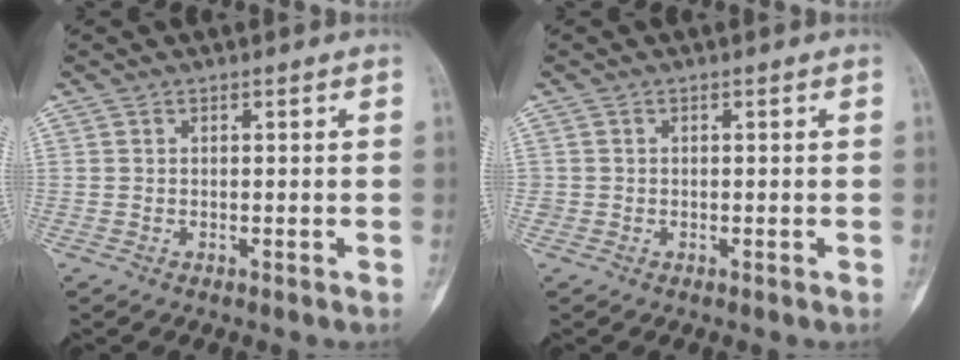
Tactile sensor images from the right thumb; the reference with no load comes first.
{"total": 0.5, "force": [-0.1, 0.5, 0.0], "torque": [0.003, 0.005, -0.004]}